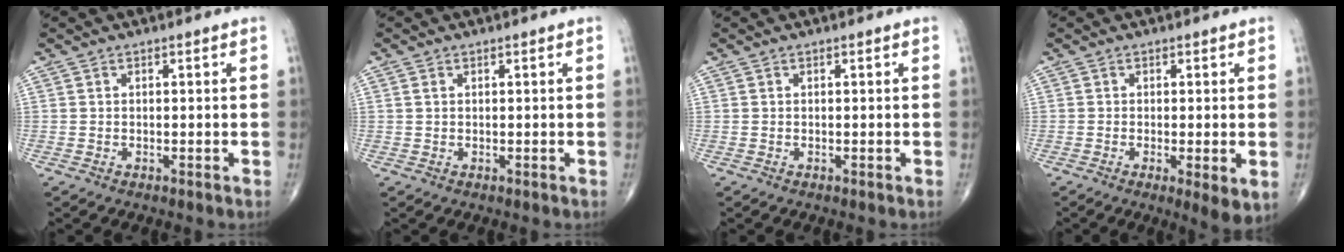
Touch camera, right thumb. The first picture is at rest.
{"total": 0.8, "force": [0.3, 0.5, 0.6], "torque": [-0.014, 0.005, 0.009]}
{"total": 0.0}
{"total": 4.8, "force": [-1.0, 0.9, 4.6], "torque": [-0.076, -0.017, -0.018]}